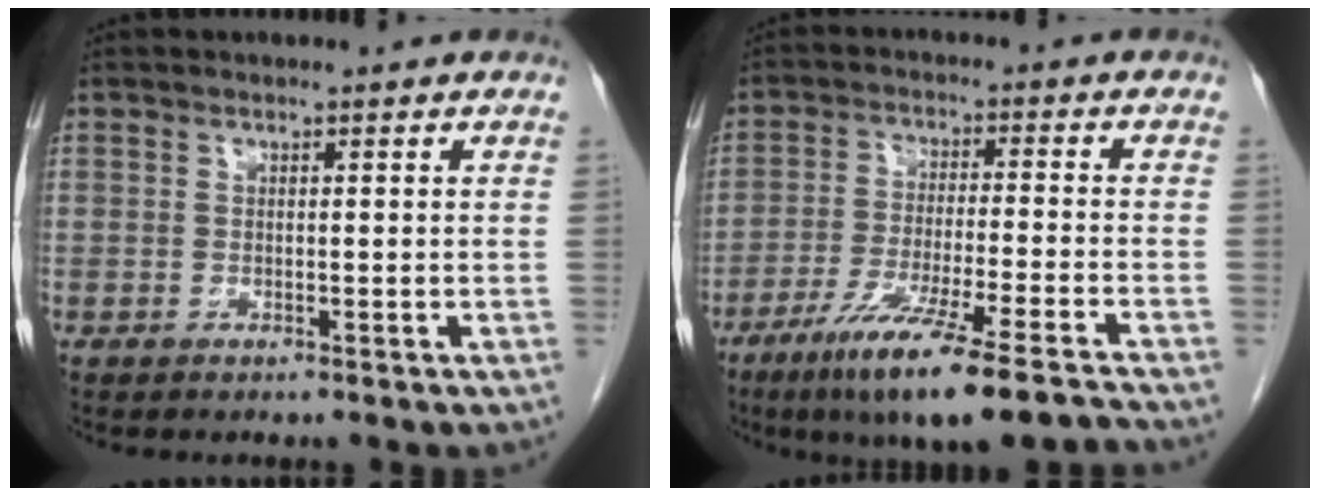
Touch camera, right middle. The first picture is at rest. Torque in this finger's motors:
{"motor_torque": [1.21, -0.93, 0.24, 0.14]}